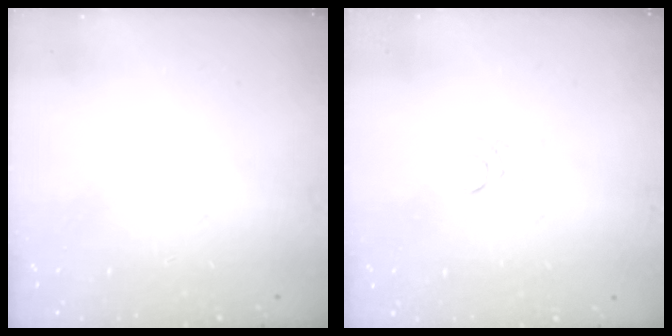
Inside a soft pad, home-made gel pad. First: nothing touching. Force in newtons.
{"total": 2.9, "press": 2.8, "slide": 0.3}